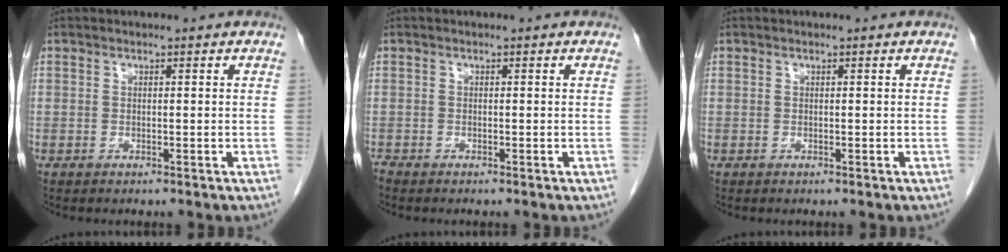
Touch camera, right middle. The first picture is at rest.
{"total": 0.5, "force": [-0.5, 0.0, 0.0], "torque": [-0.005, -0.003, -0.011]}
{"total": 0.0}